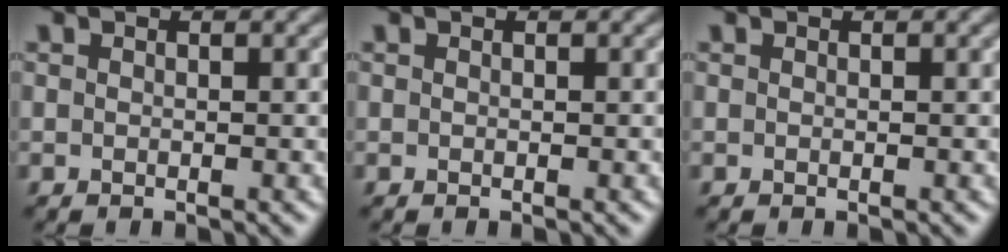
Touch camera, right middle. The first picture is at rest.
{"total": 0.0}
{"total": 0.0}